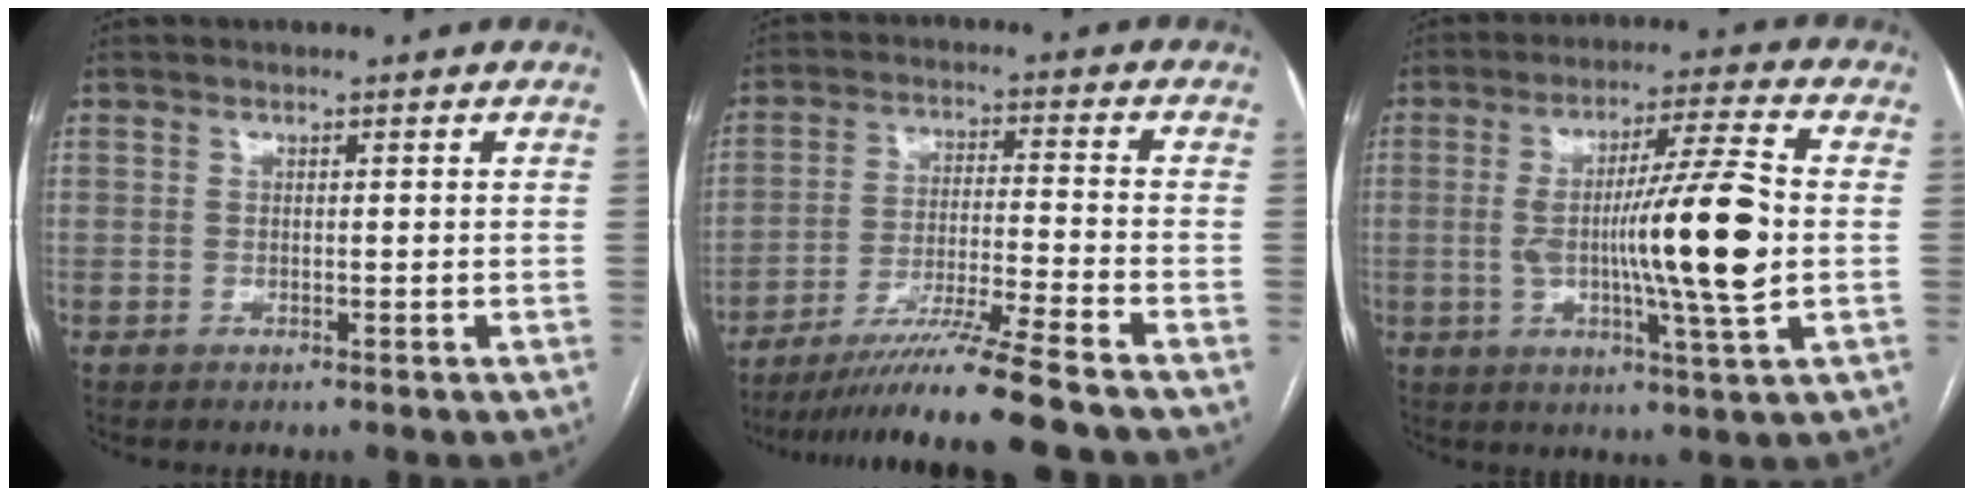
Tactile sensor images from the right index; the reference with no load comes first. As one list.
[{"total": 13.2, "force": [-11.1, -2.4, 6.8], "torque": [-0.105, -0.027, -0.185]}, {"total": 14.5, "force": [-0.7, -0.1, 14.5], "torque": [-0.249, 0.000, -0.015]}]